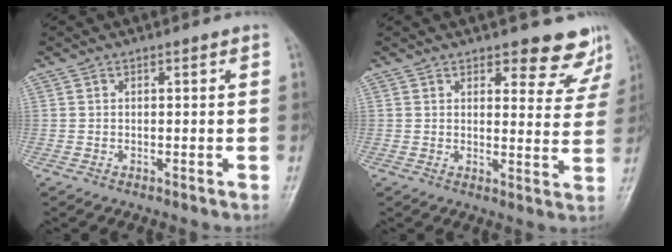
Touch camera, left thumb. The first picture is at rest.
{"total": 7.6, "force": [6.5, 3.0, 2.6], "torque": [0.008, -0.044, 0.066]}